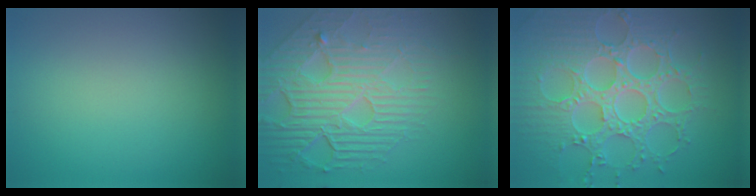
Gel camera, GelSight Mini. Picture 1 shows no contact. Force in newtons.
{"total": 8.6, "press": 5.8, "slide": 6.4}
{"total": 8.7, "press": 6.5, "slide": 5.8}